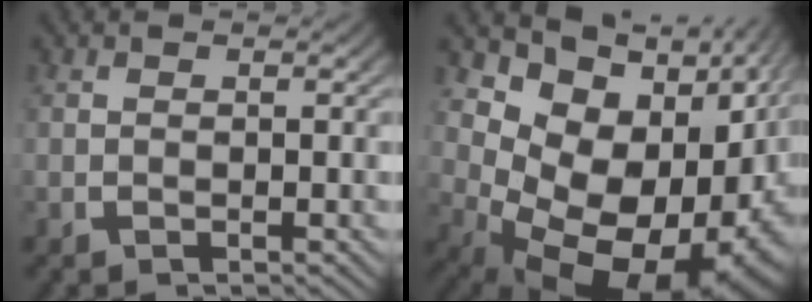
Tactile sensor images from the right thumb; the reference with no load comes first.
{"total": 18.1, "force": [0.0, 11.9, 13.6], "torque": [-0.217, -0.030, 0.017]}